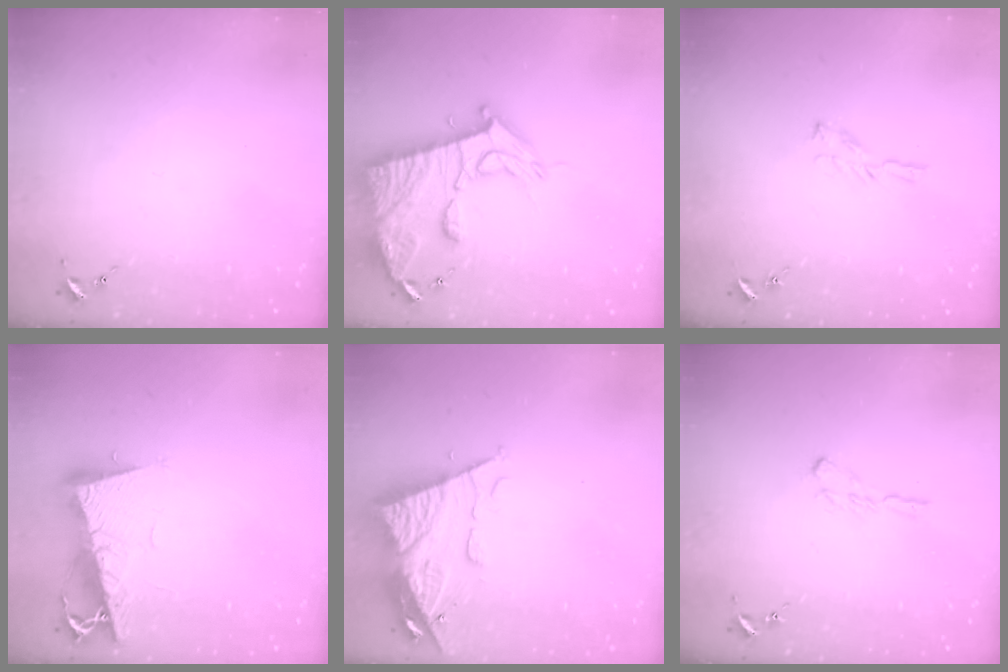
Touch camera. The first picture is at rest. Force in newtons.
{"total": 19.3, "press": 19.3, "slide": 1.6}
{"total": 5.1, "press": 5.1, "slide": 0.5}
{"total": 10.6, "press": 10.5, "slide": 1.3}
{"total": 13.0, "press": 12.9, "slide": 1.4}
{"total": 5.8, "press": 5.8, "slide": 0.5}